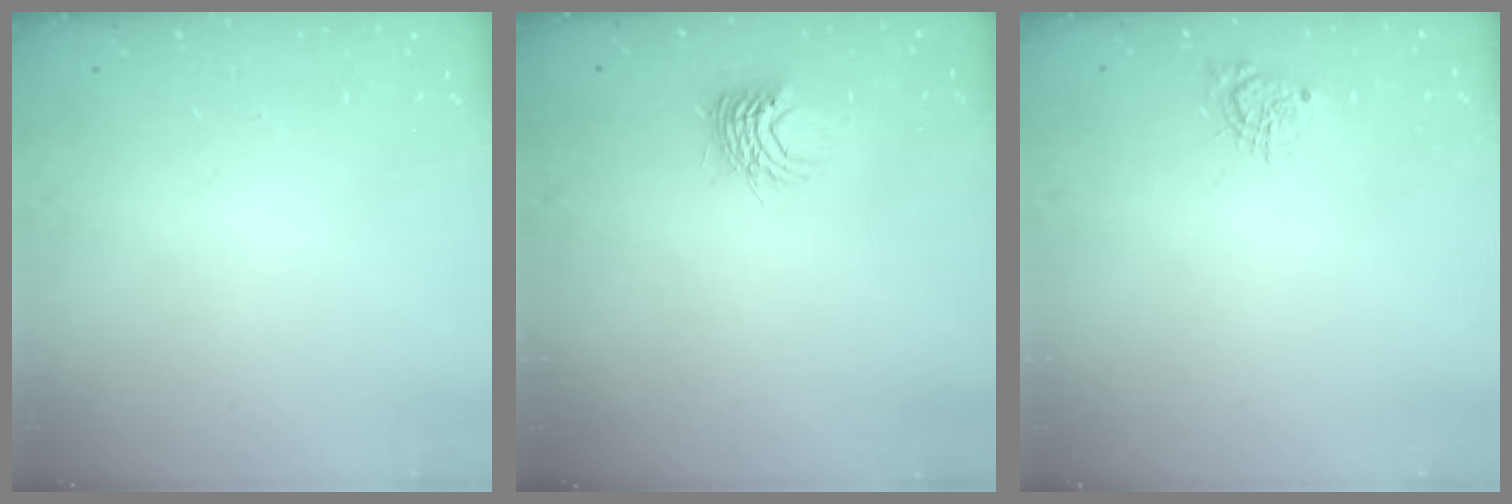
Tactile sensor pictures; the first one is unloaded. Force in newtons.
{"total": 5.5, "press": 5.4, "slide": 0.4}
{"total": 4.6, "press": 4.6, "slide": 0.1}